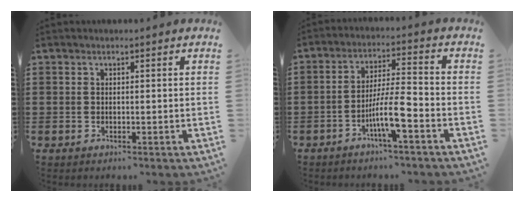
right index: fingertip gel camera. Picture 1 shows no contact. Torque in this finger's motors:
{"motor_torque": [0.15, 0.01, 0.23, 0.11]}